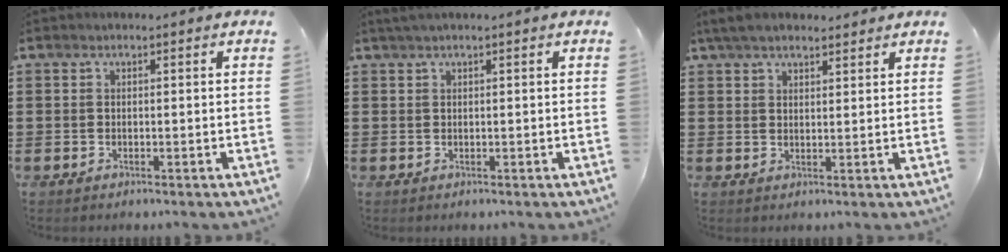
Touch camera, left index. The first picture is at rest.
{"total": 0.8, "force": [0.3, 0.0, 0.7], "torque": [-0.010, -0.001, 0.006]}
{"total": 3.8, "force": [3.1, 1.2, 1.8], "torque": [-0.043, 0.004, 0.058]}